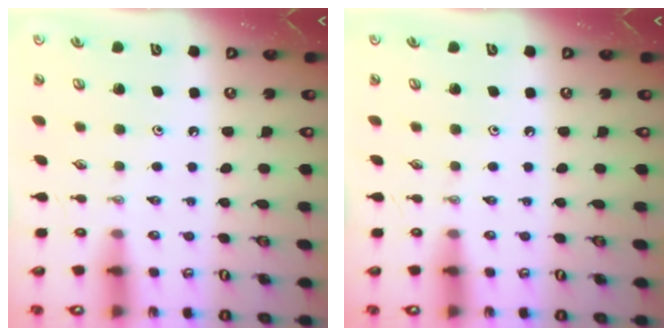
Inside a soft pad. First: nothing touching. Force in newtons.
{"total": 0.0}